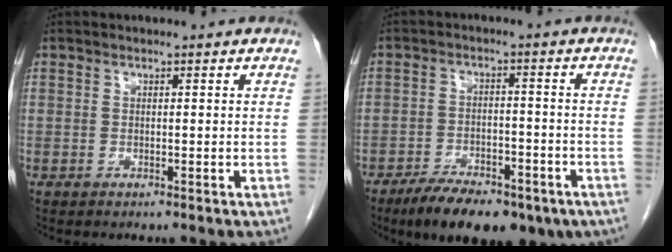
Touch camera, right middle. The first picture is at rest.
{"total": 13.7, "force": [-9.5, 5.4, 8.2], "torque": [-0.116, -0.003, -0.141]}